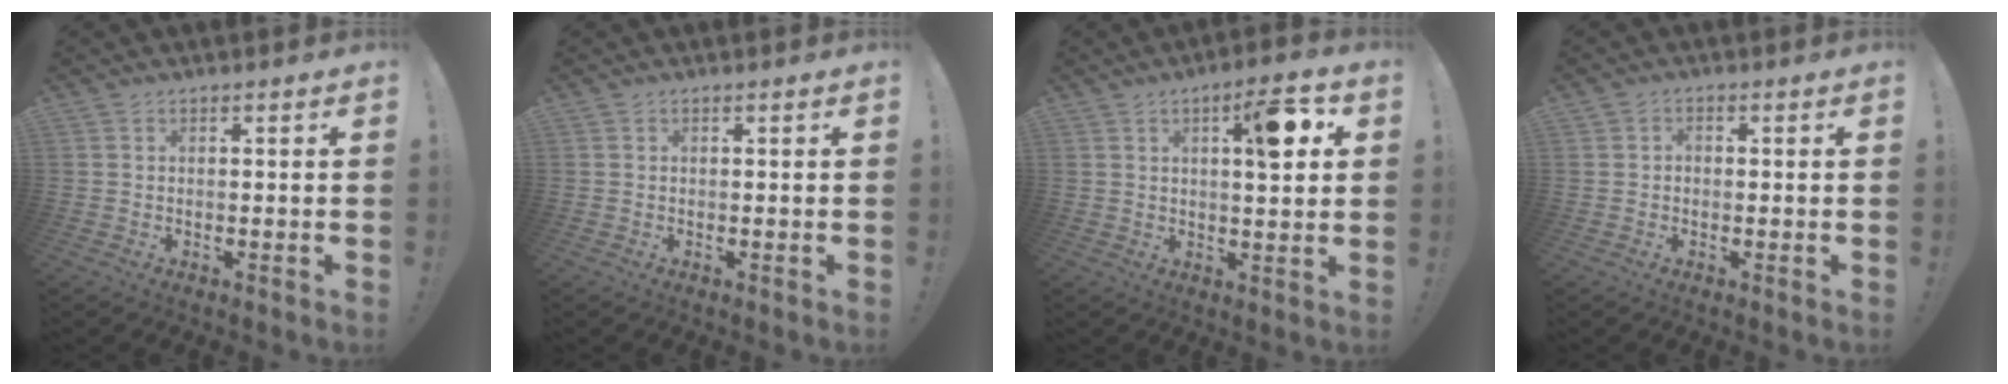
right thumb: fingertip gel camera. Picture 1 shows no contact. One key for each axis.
{"total": 0.0}
{"total": 11.0, "fx": 3.7, "fy": 3.3, "fz": 9.8, "tx": -0.130, "ty": -0.007, "tz": 0.051}
{"total": 1.9, "fx": -1.2, "fy": 1.3, "fz": 0.8, "tx": -0.018, "ty": 0.011, "tz": -0.020}